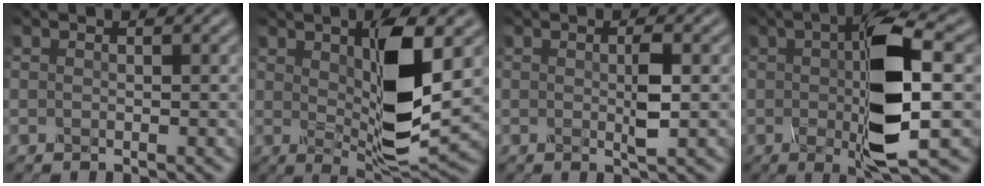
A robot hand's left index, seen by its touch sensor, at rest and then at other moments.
{"total": 8.2, "force": [1.5, 2.5, 7.6], "torque": [-0.134, -0.014, 0.030]}
{"total": 2.2, "force": [0.1, 0.4, 2.2], "torque": [-0.040, -0.002, 0.001]}
{"total": 9.7, "force": [0.2, 2.7, 9.3], "torque": [-0.159, -0.001, 0.001]}